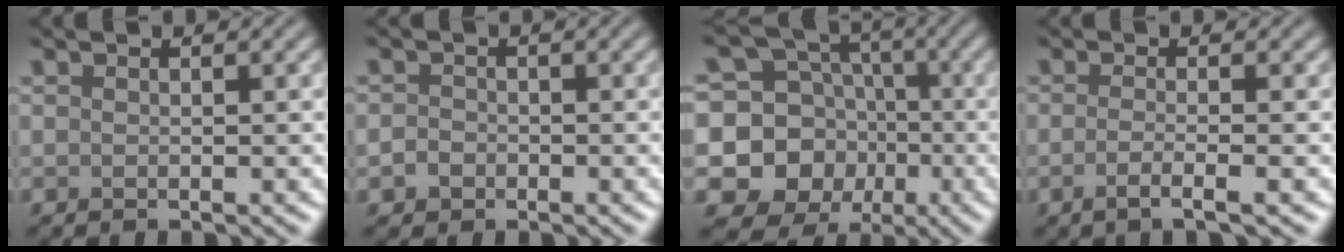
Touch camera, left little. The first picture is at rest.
{"total": 1.4, "force": [-0.6, 1.1, 0.4], "torque": [-0.003, 0.002, -0.017]}
{"total": 12.4, "force": [-2.3, 11.7, 3.4], "torque": [-0.091, -0.013, -0.050]}
{"total": 2.3, "force": [-0.9, 0.6, 2.0], "torque": [-0.029, -0.002, -0.028]}